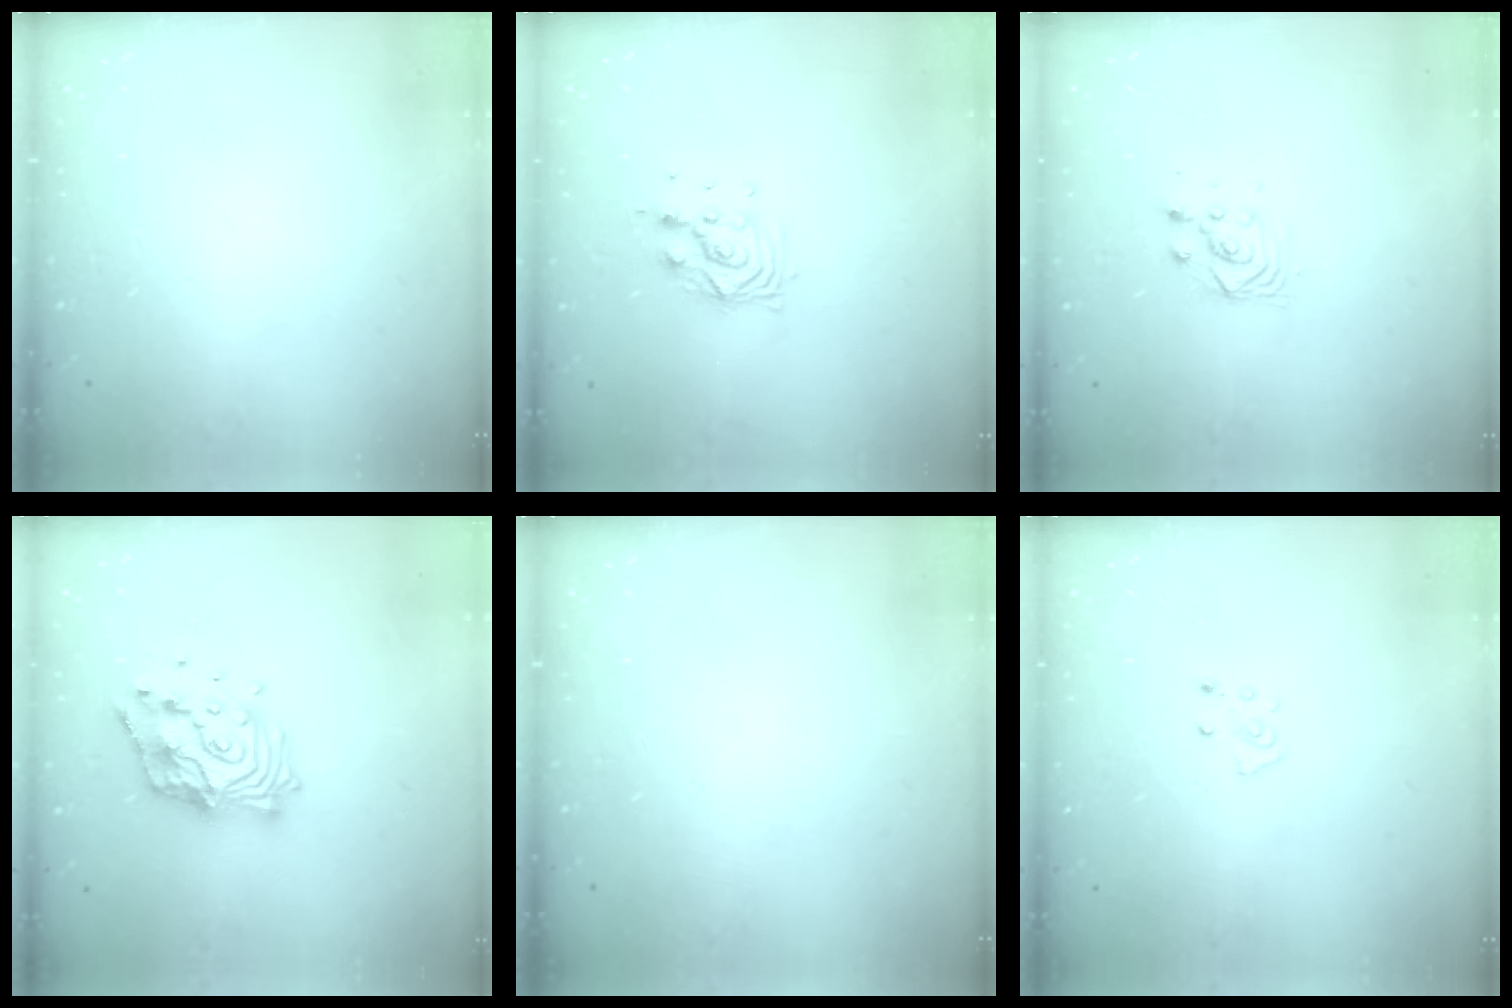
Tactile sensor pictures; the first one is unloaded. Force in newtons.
{"total": 9.5, "press": 9.5, "slide": 0.7}
{"total": 2.9, "press": 2.8, "slide": 0.8}
{"total": 16.3, "press": 16.3, "slide": 1.3}
{"total": 0.0}
{"total": 4.7, "press": 4.7, "slide": 0.5}